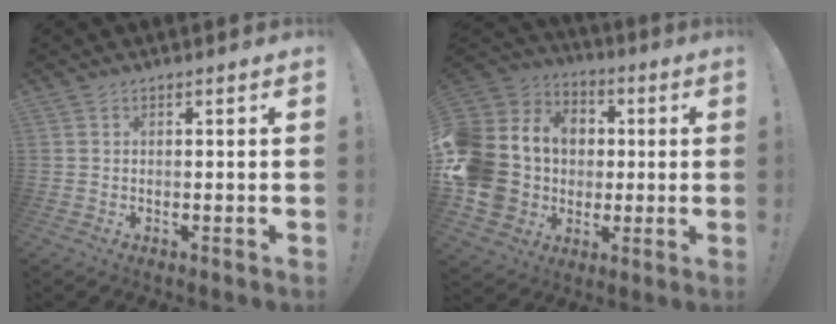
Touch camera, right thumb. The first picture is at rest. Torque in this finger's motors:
{"motor_torque": [0.57, 0.58, 0.69, -0.52, 0.49]}